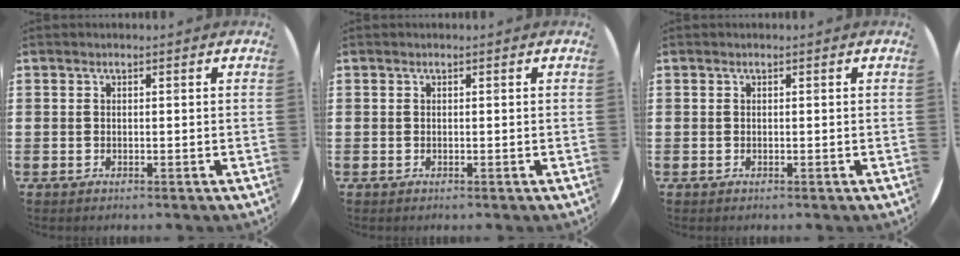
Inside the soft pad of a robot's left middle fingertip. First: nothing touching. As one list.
[{"total": 0.0}, {"total": 0.0}]